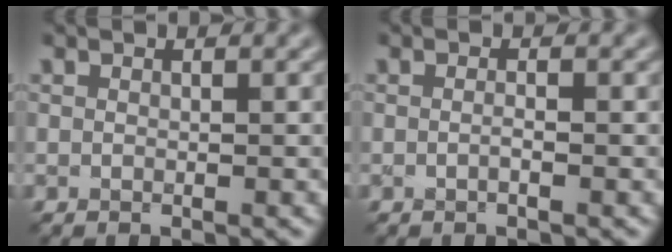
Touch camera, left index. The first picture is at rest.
{"total": 0.8, "force": [-0.2, 0.1, 0.7], "torque": [-0.013, -0.002, -0.004]}